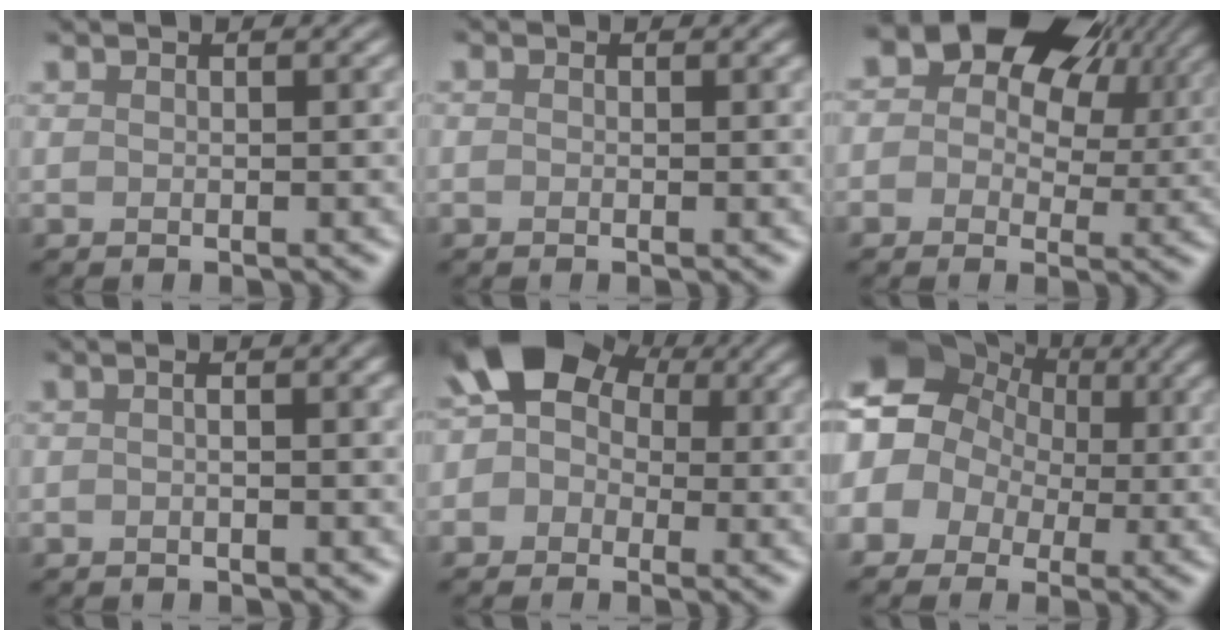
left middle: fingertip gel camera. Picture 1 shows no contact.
{"total": 0.9, "force": [-0.6, -0.5, -0.6], "torque": [0.002, -0.001, -0.001]}
{"total": 9.5, "force": [4.6, 6.1, 5.7], "torque": [-0.091, 0.041, 0.072]}
{"total": 2.0, "force": [-0.3, 0.7, 1.9], "torque": [-0.017, 0.010, -0.010]}
{"total": 4.9, "force": [0.1, 4.1, 2.8], "torque": [-0.065, 0.007, 0.015]}
{"total": 7.4, "force": [0.3, 7.1, 2.1], "torque": [-0.079, 0.024, -0.015]}